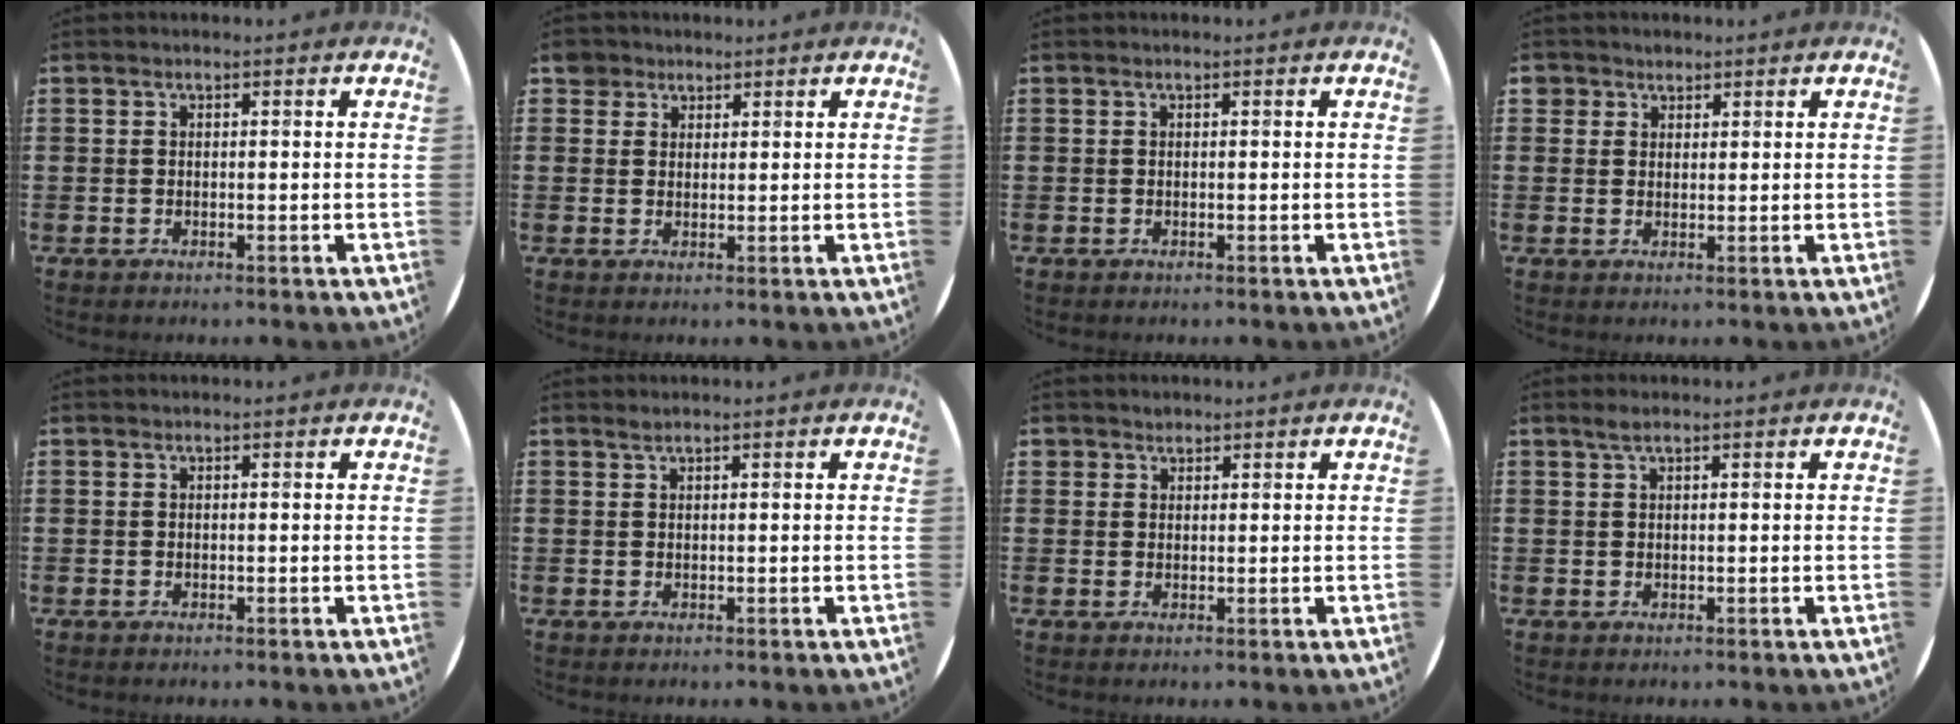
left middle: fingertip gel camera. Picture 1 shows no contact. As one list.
[{"total": 2.6, "force": [2.0, 1.6, 0.1], "torque": [-0.001, 0.004, 0.039]}, {"total": 0.0}, {"total": 2.0, "force": [1.6, 1.3, 0.0], "torque": [0.004, 0.003, 0.030]}, {"total": 0.0}, {"total": 0.6, "force": [0.6, -0.1, 0.2], "torque": [-0.004, -0.001, 0.011]}, {"total": 1.3, "force": [1.2, 0.6, -0.1], "torque": [-0.001, 0.001, 0.024]}, {"total": 1.2, "force": [0.8, 0.1, 0.9], "torque": [-0.018, 0.004, 0.013]}]